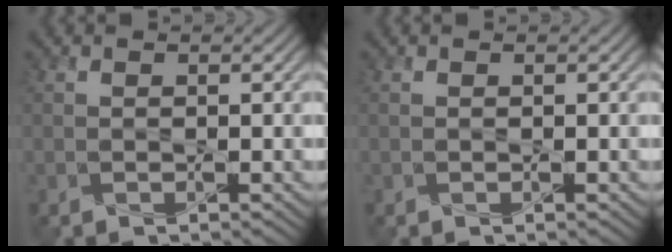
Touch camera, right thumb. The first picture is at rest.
{"total": 0.0}